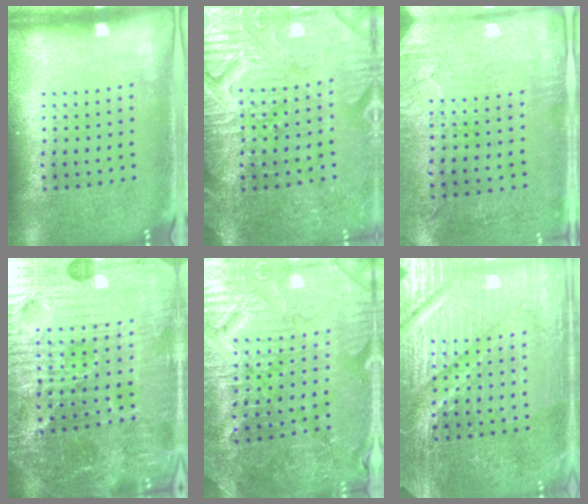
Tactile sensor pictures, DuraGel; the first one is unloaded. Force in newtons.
{"total": 4.0, "press": 3.8, "slide": 1.2}
{"total": 2.9, "press": 2.4, "slide": 1.7}
{"total": 7.2, "press": 6.4, "slide": 3.2}
{"total": 3.5, "press": 3.5, "slide": 0.5}
{"total": 4.8, "press": 4.6, "slide": 1.5}